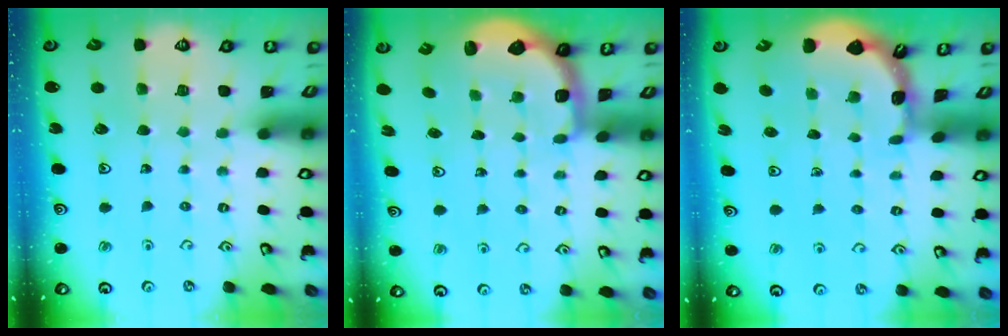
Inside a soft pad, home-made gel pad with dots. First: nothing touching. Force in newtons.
{"total": 2.6, "press": 2.1, "slide": 1.7}
{"total": 1.6, "press": 1.6, "slide": 0.1}